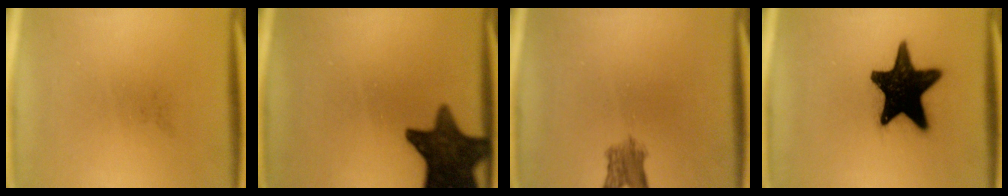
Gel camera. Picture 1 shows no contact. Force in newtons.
{"total": 13.9}
{"total": 3.2}
{"total": 19.1}